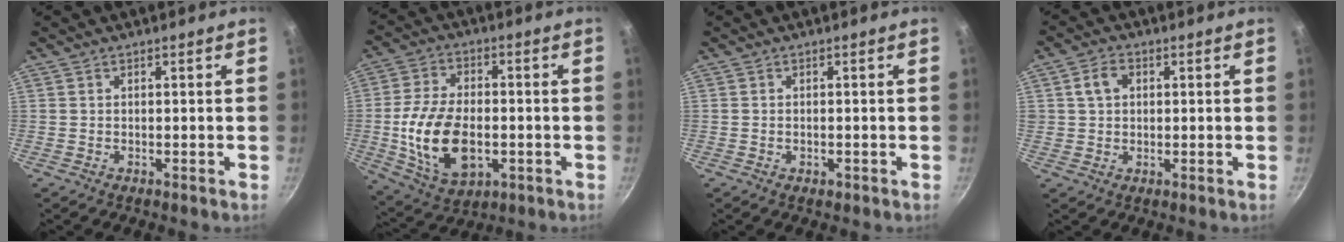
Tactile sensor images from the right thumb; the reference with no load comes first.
{"total": 16.4, "force": [-2.7, 9.8, 12.8], "torque": [-0.229, 0.011, -0.039]}
{"total": 1.2, "force": [-0.4, 0.7, 0.8], "torque": [-0.011, 0.001, -0.006]}
{"total": 4.5, "force": [1.1, 3.5, 2.5], "torque": [-0.027, 0.009, 0.017]}